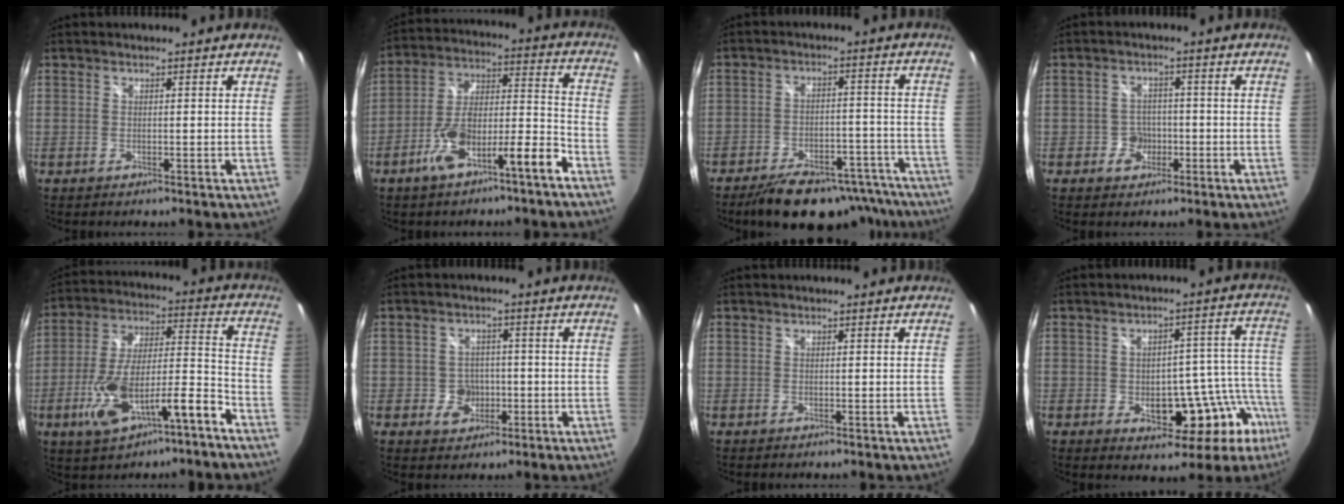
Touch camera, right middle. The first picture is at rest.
{"total": 13.1, "force": [-8.0, 2.7, 10.0], "torque": [-0.175, 0.016, -0.131]}
{"total": 18.5, "force": [-14.9, 7.5, 8.1], "torque": [-0.145, 0.012, -0.189]}
{"total": 3.9, "force": [-1.5, 3.5, 0.7], "torque": [-0.018, 0.009, -0.020]}
{"total": 17.2, "force": [-9.6, 4.9, 13.4], "torque": [-0.252, -0.006, -0.157]}
{"total": 4.7, "force": [-1.4, 4.3, 1.3], "torque": [-0.030, 0.008, -0.012]}
{"total": 0.0}
{"total": 15.1, "force": [-7.2, 8.7, 10.1], "torque": [-0.116, 0.018, -0.078]}